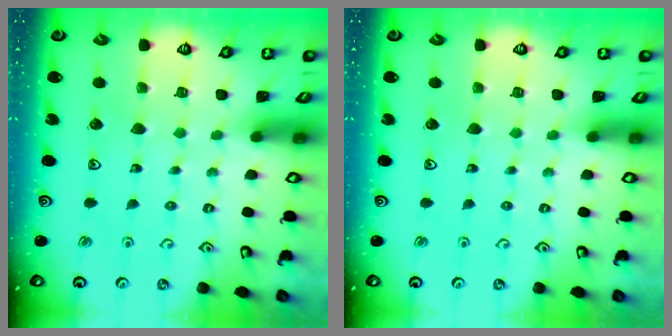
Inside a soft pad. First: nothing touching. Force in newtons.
{"total": 0.0}